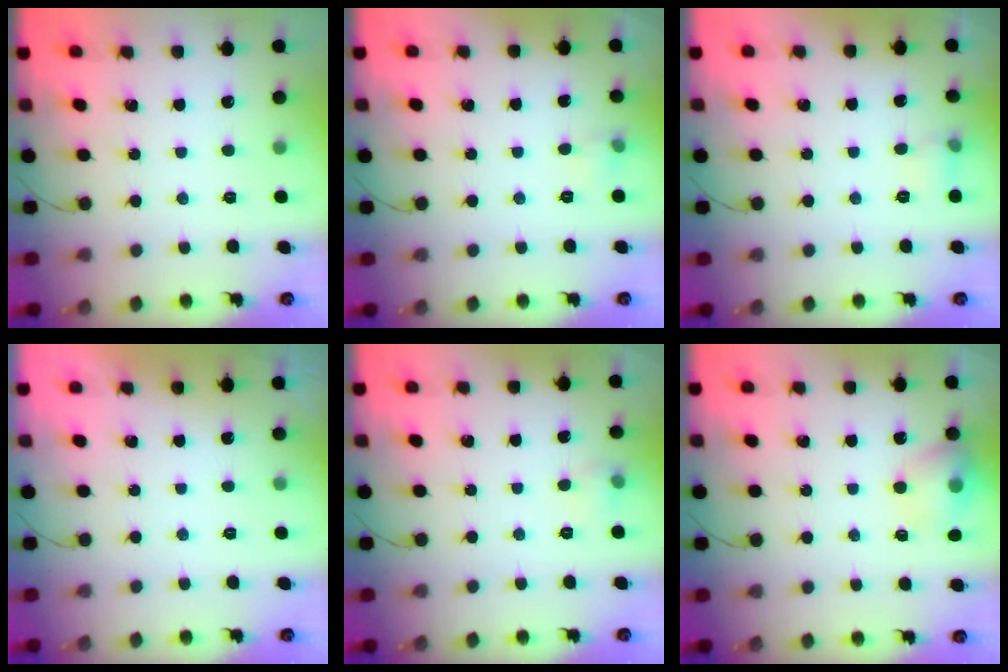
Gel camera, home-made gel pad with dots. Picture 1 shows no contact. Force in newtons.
{"total": 3.7, "press": 3.5, "slide": 1.0}
{"total": 5.7, "press": 5.5, "slide": 1.7}
{"total": 0.0}
{"total": 5.0, "press": 3.7, "slide": 3.5}
{"total": 11.1, "press": 10.9, "slide": 1.9}